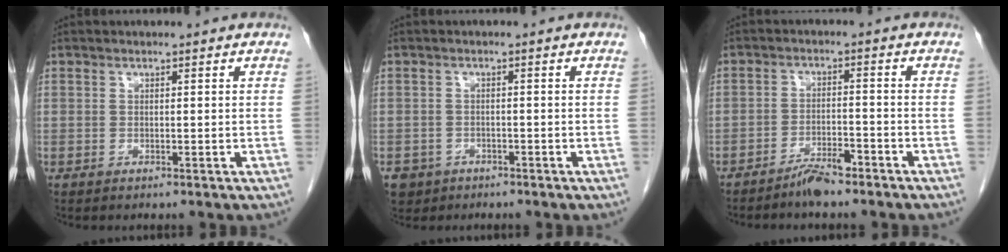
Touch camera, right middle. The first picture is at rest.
{"total": 4.3, "force": [-2.5, 3.4, 0.4], "torque": [-0.009, 0.007, -0.040]}
{"total": 3.9, "force": [-3.3, 0.5, 1.9], "torque": [-0.033, -0.002, -0.060]}